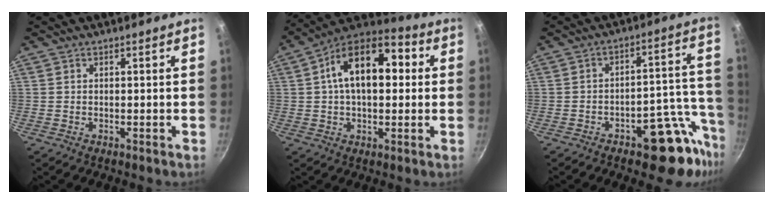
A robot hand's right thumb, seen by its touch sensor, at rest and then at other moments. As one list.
[{"total": 16.6, "force": [2.9, 9.3, 13.4], "torque": [-0.196, 0.034, 0.036]}, {"total": 13.3, "force": [-8.2, 5.0, 9.2], "torque": [-0.075, 0.083, -0.111]}]